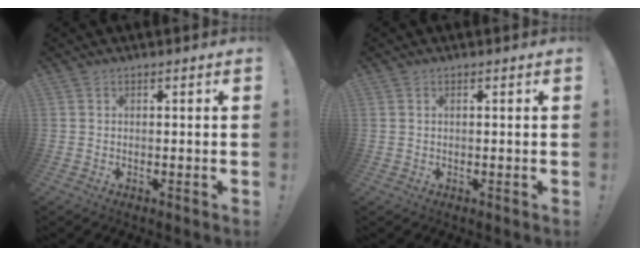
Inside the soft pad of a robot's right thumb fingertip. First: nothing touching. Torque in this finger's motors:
{"motor_torque": [0.23, 0.00, -0.16, 0.12, 0.08]}